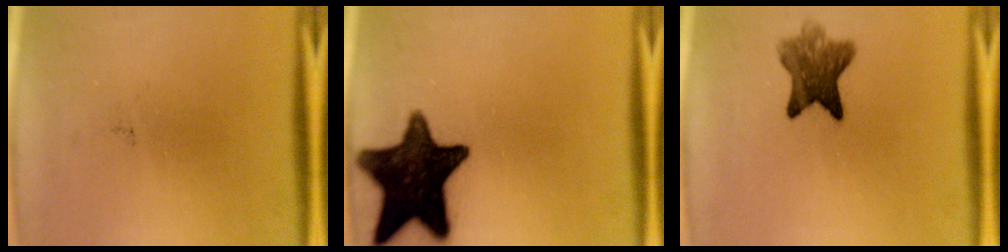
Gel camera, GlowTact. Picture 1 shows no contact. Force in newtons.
{"total": 17.3}
{"total": 7.0}